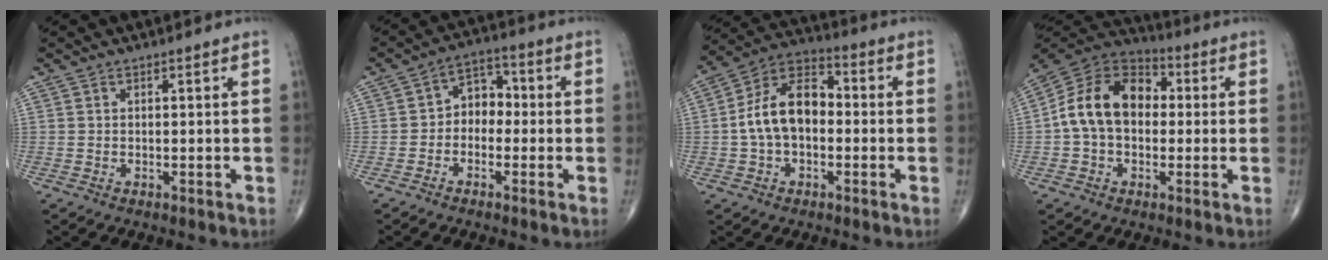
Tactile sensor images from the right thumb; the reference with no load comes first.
{"total": 6.0, "force": [-1.0, 4.6, 3.7], "torque": [-0.027, 0.032, -0.035]}
{"total": 12.6, "force": [-0.7, 8.0, 9.8], "torque": [-0.165, 0.038, -0.026]}
{"total": 14.9, "force": [0.5, 10.5, 10.5], "torque": [-0.168, 0.037, -0.004]}